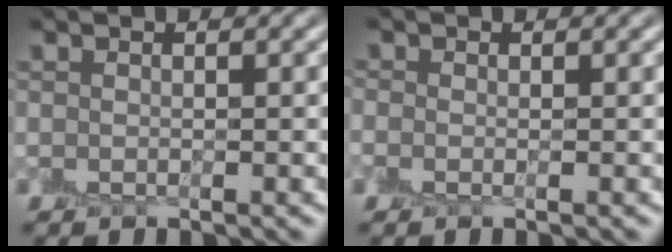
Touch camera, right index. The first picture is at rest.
{"total": 0.7, "force": [-0.3, 0.6, 0.2], "torque": [-0.003, -0.002, -0.007]}